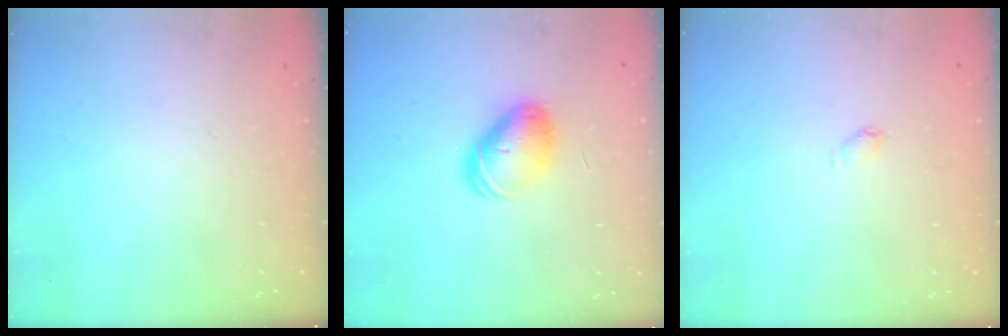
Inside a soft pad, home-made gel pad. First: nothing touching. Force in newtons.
{"total": 8.8, "press": 8.7, "slide": 1.1}
{"total": 3.5, "press": 3.4, "slide": 0.7}